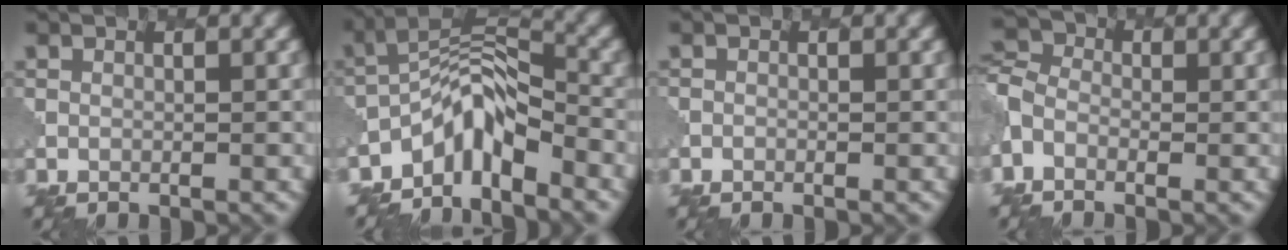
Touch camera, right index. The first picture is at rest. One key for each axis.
{"total": 5.6, "fx": -3.9, "fy": 2.1, "fz": 3.4, "tx": -0.047, "ty": 0.006, "tz": -0.081}
{"total": 0.0}
{"total": 3.2, "fx": -1.3, "fy": 2.4, "fz": 1.6, "tx": -0.034, "ty": 0.001, "tz": -0.033}